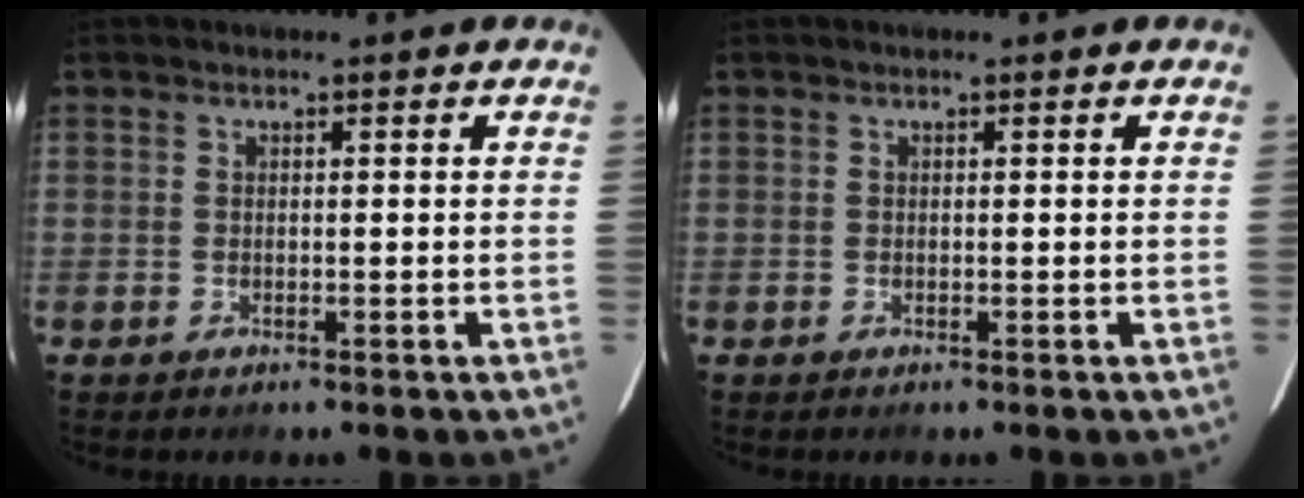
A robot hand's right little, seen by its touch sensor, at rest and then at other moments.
{"total": 0.0}